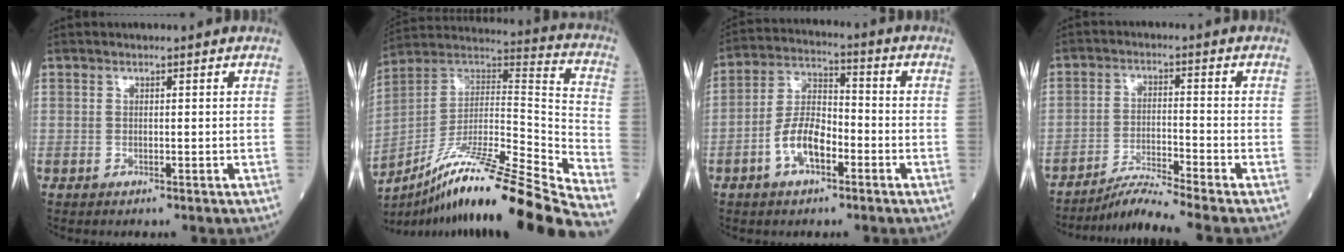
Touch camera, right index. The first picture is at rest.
{"total": 27.5, "force": [-21.1, -0.7, 17.6], "torque": [-0.241, -0.011, -0.354]}
{"total": 8.2, "force": [-3.5, 3.6, 6.5], "torque": [-0.135, 0.014, -0.070]}
{"total": 6.3, "force": [-5.6, -2.2, 1.8], "torque": [-0.041, -0.024, -0.103]}